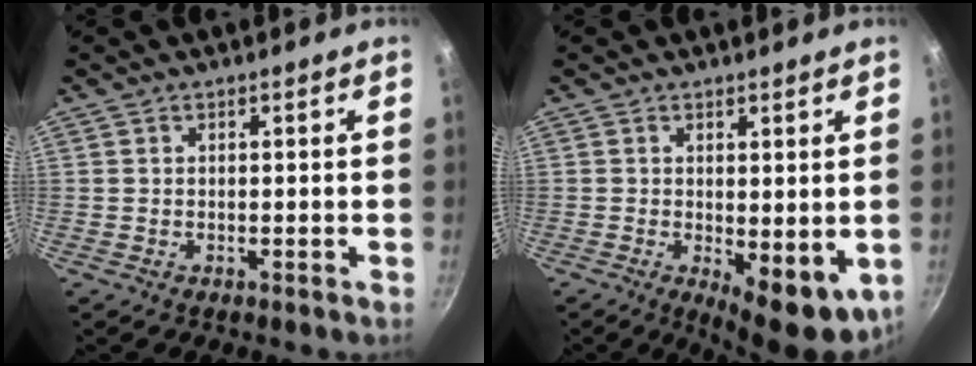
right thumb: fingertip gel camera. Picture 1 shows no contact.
{"total": 8.9, "force": [-1.1, 3.7, 8.0], "torque": [-0.087, -0.008, -0.002]}